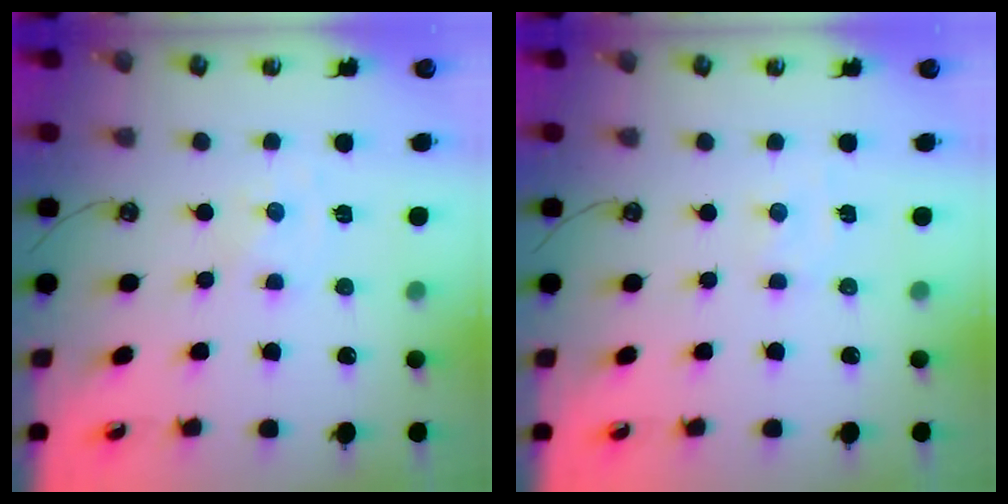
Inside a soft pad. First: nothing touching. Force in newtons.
{"total": 2.0, "press": 1.9, "slide": 0.3}